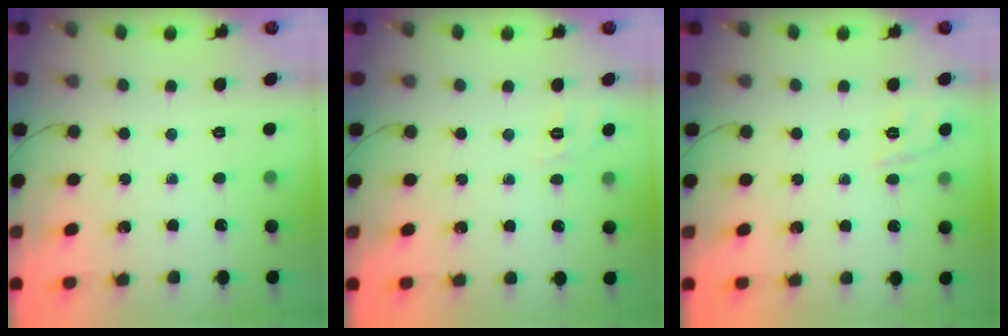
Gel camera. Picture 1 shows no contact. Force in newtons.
{"total": 1.8, "press": 0.0, "slide": 1.8}
{"total": 1.9, "press": 0.3, "slide": 1.8}